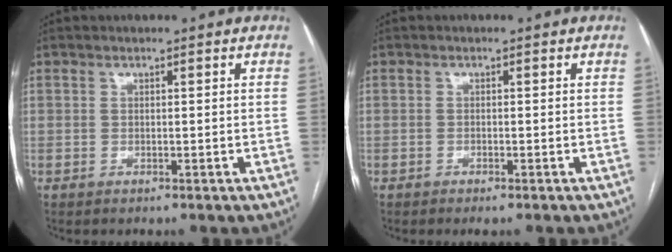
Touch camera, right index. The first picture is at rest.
{"total": 1.1, "force": [-0.8, 0.1, 0.7], "torque": [-0.010, -0.002, -0.012]}